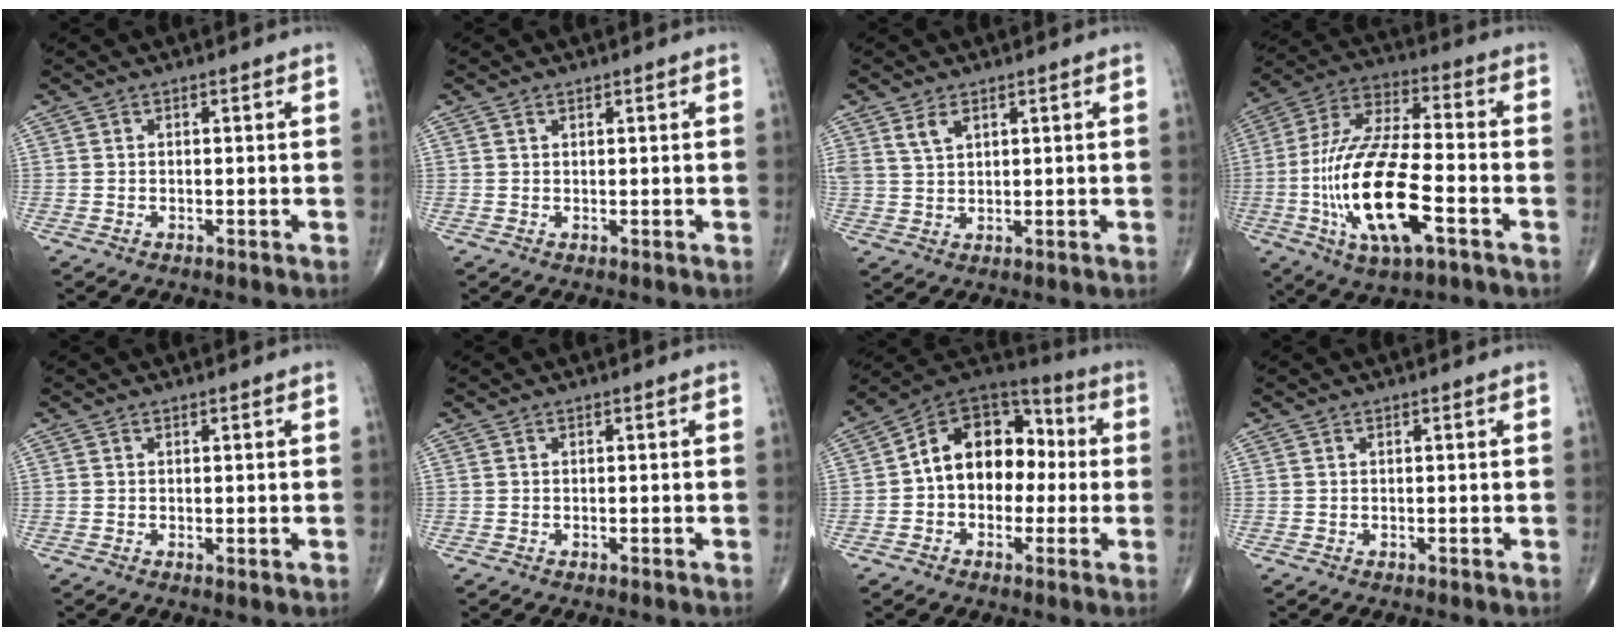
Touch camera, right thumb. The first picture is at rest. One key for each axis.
{"total": 0.6, "fx": 0.4, "fy": 0.3, "fz": 0.2, "tx": -0.003, "ty": -0.003, "tz": 0.007}
{"total": 3.5, "fx": 2.1, "fy": 1.9, "fz": 2.1, "tx": -0.037, "ty": -0.008, "tz": 0.048}
{"total": 21.0, "fx": -6.0, "fy": 7.7, "fz": 18.6, "tx": -0.379, "ty": 0.026, "tz": -0.101}
{"total": 0.6, "fx": 0.1, "fy": 0.2, "fz": 0.5, "tx": -0.014, "ty": -0.004, "tz": 0.002}
{"total": 0.0}
{"total": 15.6, "fx": 0.1, "fy": 11.1, "fz": 11.0, "tx": -0.129, "ty": 0.048, "tz": -0.013}
{"total": 0.0}